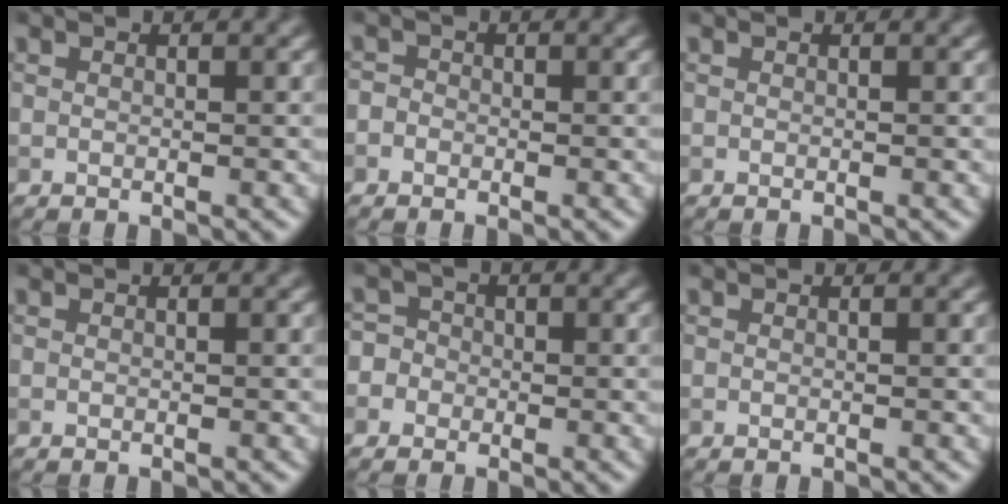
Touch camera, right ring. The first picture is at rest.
{"total": 1.0, "force": [-0.4, 0.9, 0.2], "torque": [0.002, 0.000, -0.016]}
{"total": 0.0}
{"total": 0.0}
{"total": 3.6, "force": [-1.0, 3.4, 0.8], "torque": [0.016, 0.017, -0.050]}
{"total": 0.0}